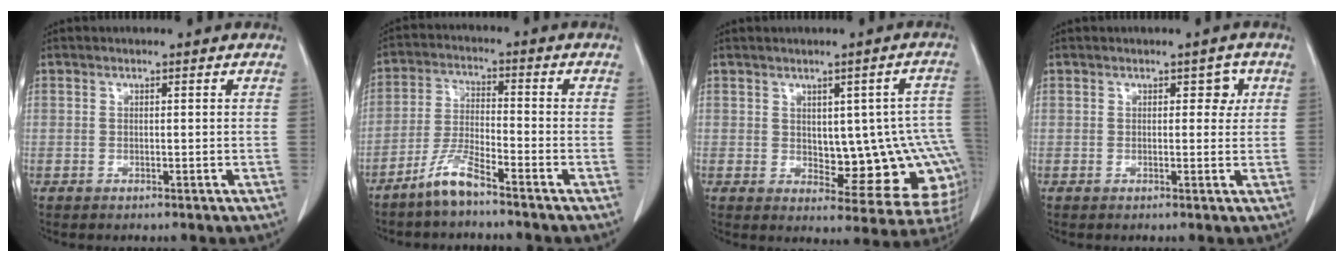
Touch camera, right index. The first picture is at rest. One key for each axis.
{"total": 6.2, "fx": -4.9, "fy": 0.4, "fz": 3.7, "tx": -0.088, "ty": -0.012, "tz": -0.101}
{"total": 12.6, "fx": -0.6, "fy": 5.3, "fz": 11.5, "tx": -0.107, "ty": 0.020, "tz": 0.006}
{"total": 2.1, "fx": 0.6, "fy": 1.4, "fz": 1.5, "tx": -0.011, "ty": 0.008, "tz": 0.004}